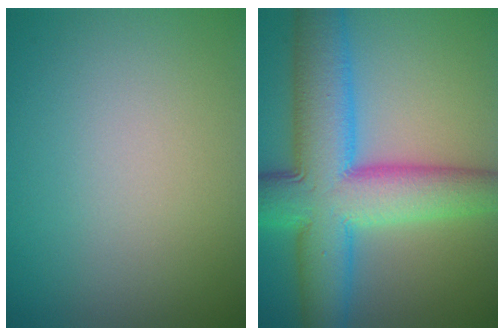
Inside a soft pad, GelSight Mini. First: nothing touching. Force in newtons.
{"total": 11.8, "press": 11.8, "slide": 0.1}